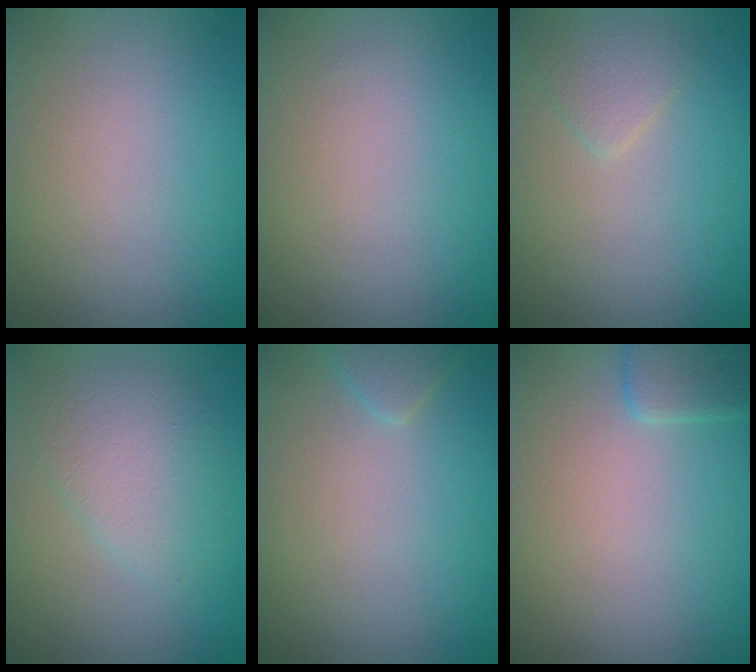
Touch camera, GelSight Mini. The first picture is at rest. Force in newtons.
{"total": 0.0}
{"total": 1.6, "press": 1.6, "slide": 0.1}
{"total": 3.7, "press": 3.7, "slide": 0.1}
{"total": 1.1, "press": 1.1, "slide": 0.1}
{"total": 2.0, "press": 2.0, "slide": 0.1}